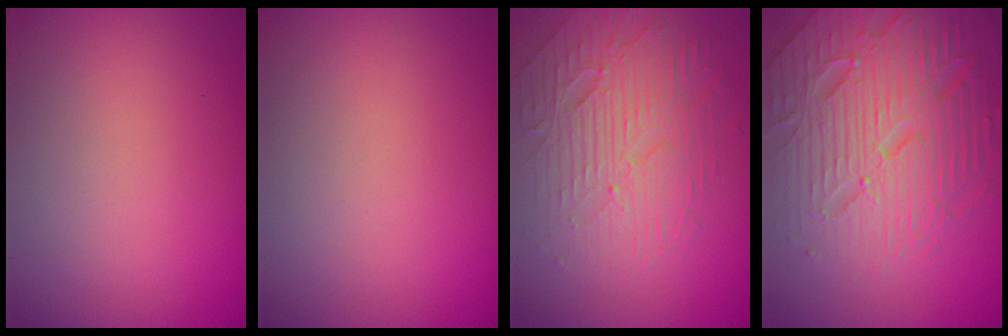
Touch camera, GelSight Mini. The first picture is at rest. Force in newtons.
{"total": 0.0}
{"total": 4.6, "press": 3.9, "slide": 2.3}
{"total": 7.4, "press": 7.3, "slide": 1.6}